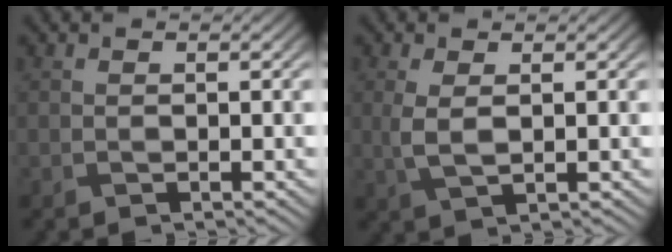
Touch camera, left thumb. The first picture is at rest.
{"total": 2.8, "force": [0.4, 1.2, 2.5], "torque": [-0.068, -0.001, 0.012]}